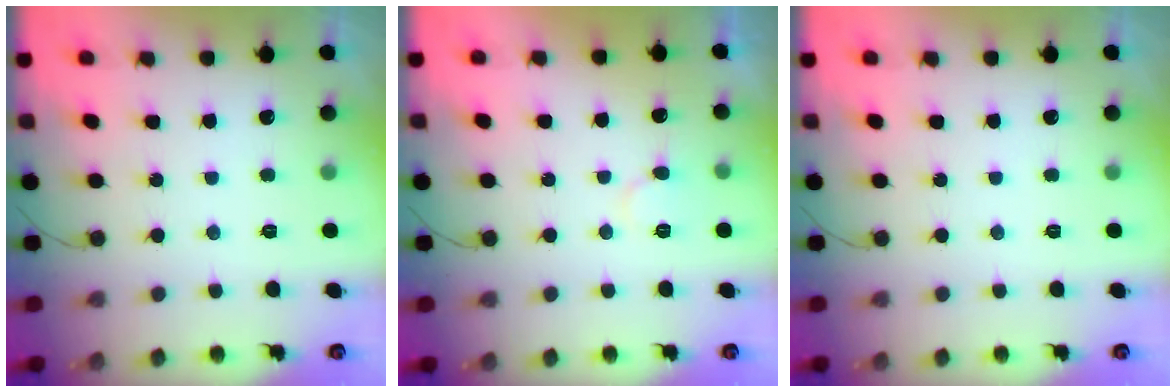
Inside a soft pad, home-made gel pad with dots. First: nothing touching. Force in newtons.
{"total": 6.7, "press": 6.6, "slide": 0.7}
{"total": 0.0}